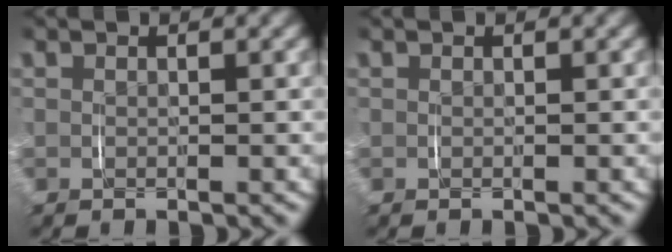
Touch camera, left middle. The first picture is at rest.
{"total": 0.0}